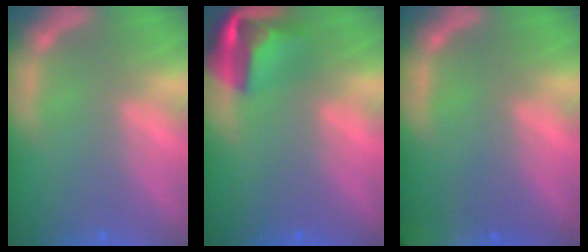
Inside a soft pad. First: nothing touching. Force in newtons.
{"total": 5.9}
{"total": 9.0}